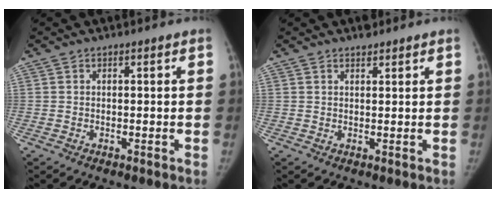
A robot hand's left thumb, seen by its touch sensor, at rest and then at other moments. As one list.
[{"total": 1.7, "force": [1.4, 0.6, 0.6], "torque": [-0.005, -0.010, 0.021]}]